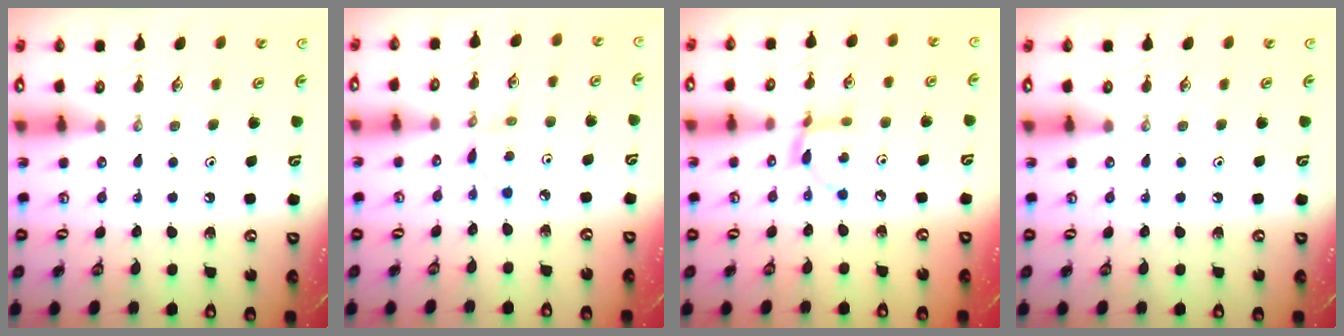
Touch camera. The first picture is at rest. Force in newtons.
{"total": 2.7, "press": 2.6, "slide": 0.3}
{"total": 6.2, "press": 6.2, "slide": 0.3}
{"total": 0.0}